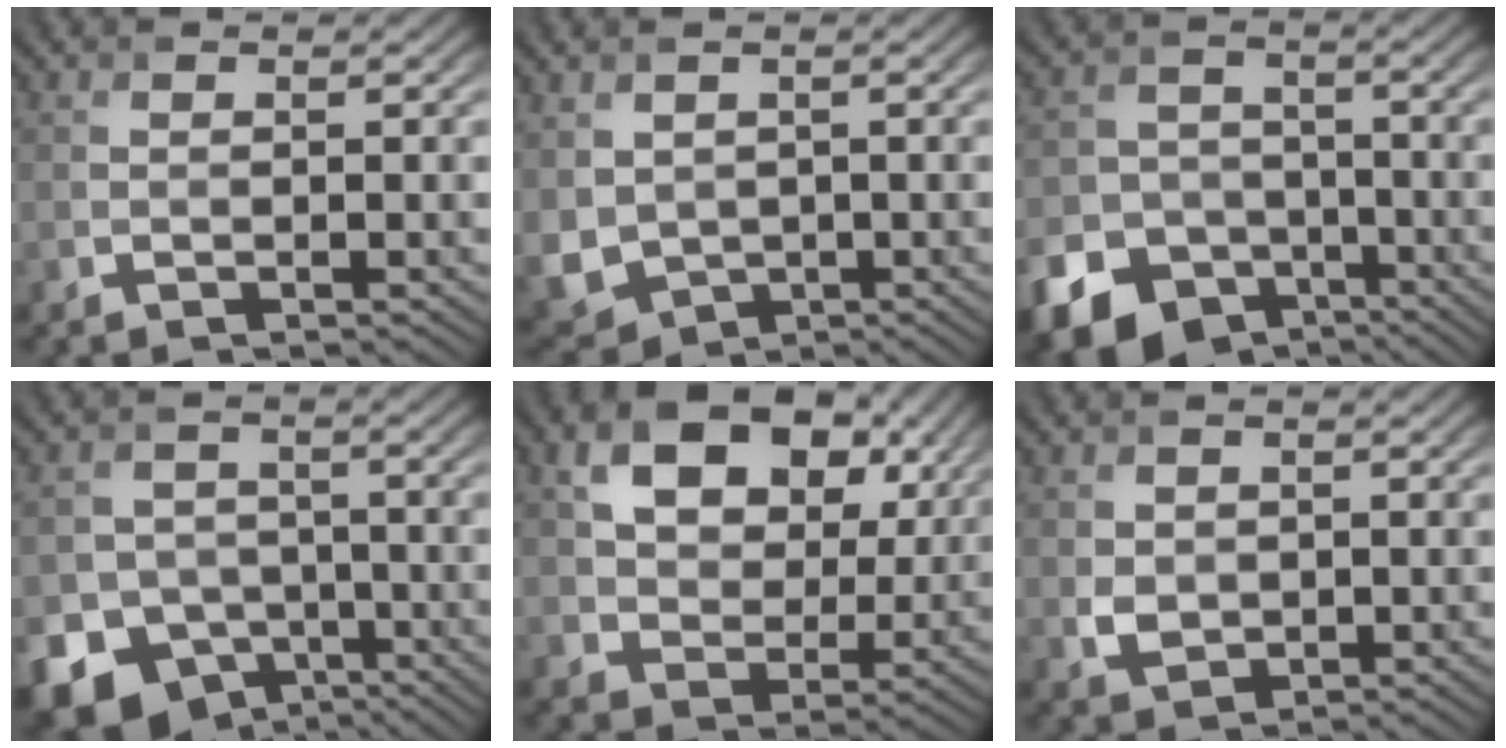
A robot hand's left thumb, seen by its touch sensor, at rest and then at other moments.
{"total": 6.4, "force": [0.4, 5.1, 3.8], "torque": [-0.127, -0.018, 0.011]}
{"total": 13.3, "force": [-8.4, 9.4, 4.4], "torque": [-0.114, -0.057, -0.141]}
{"total": 12.7, "force": [-7.1, 9.9, 3.7], "torque": [-0.084, -0.049, -0.131]}
{"total": 12.1, "force": [4.8, 8.4, 7.3], "torque": [-0.137, -0.001, 0.085]}
{"total": 2.5, "force": [0.2, 2.2, 1.3], "torque": [-0.035, -0.006, 0.006]}